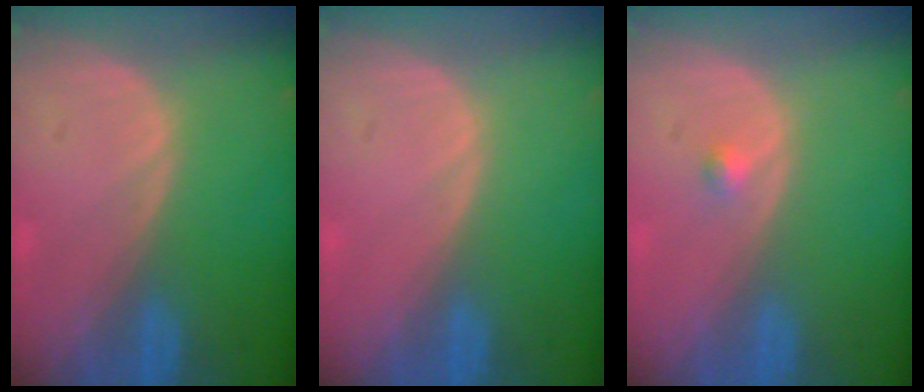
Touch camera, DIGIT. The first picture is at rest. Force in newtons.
{"total": 0.0}
{"total": 1.1, "press": 0.9, "slide": 0.5}